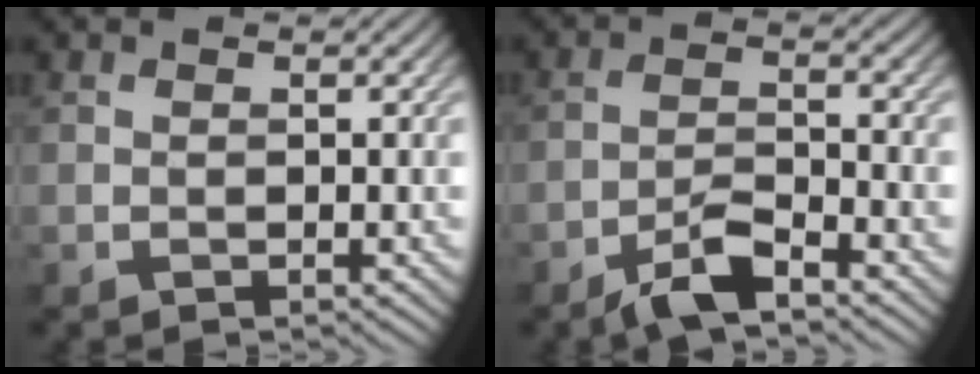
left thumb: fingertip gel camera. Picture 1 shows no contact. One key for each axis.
{"total": 4.8, "fx": -3.6, "fy": 1.0, "fz": 3.0, "tx": -0.062, "ty": 0.003, "tz": -0.076}